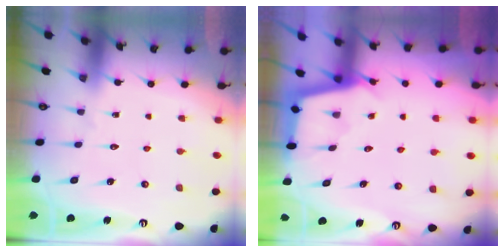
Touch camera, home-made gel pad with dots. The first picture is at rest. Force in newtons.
{"total": 2.5, "press": 2.5, "slide": 0.1}